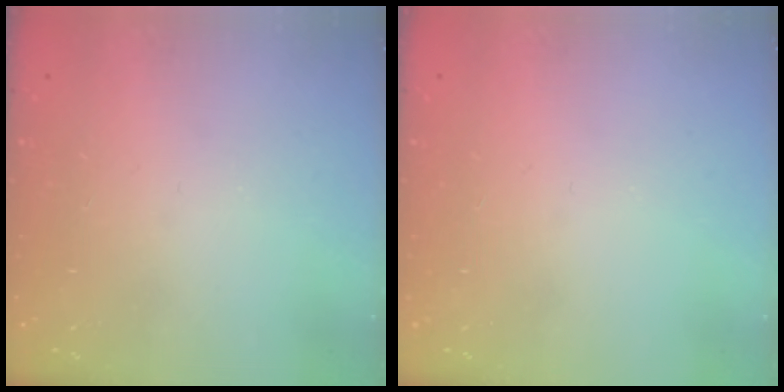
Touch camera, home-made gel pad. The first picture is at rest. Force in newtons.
{"total": 0.0}